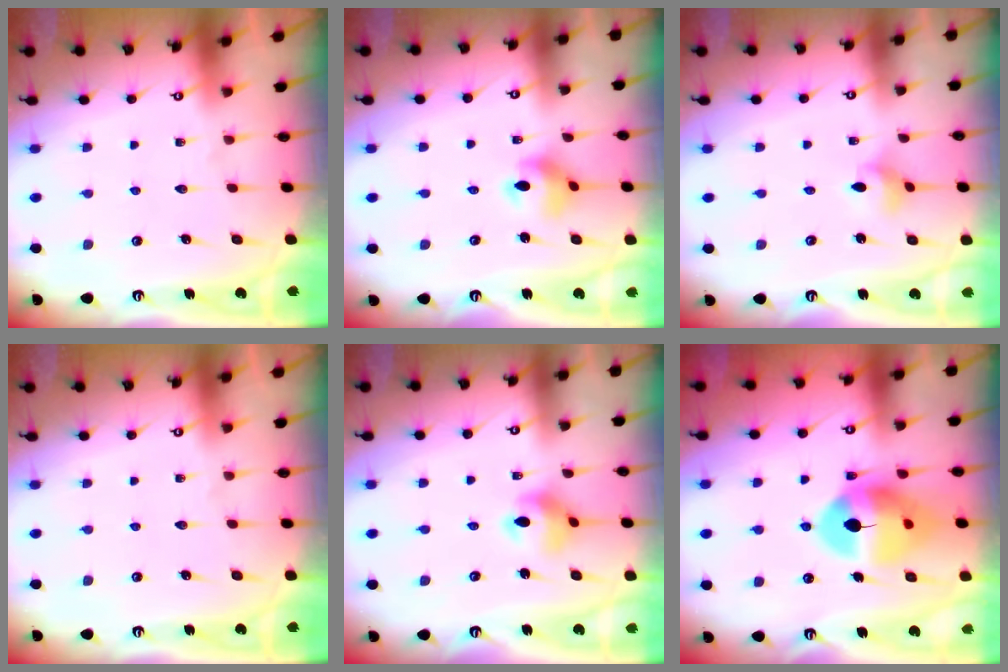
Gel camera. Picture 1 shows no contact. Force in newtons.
{"total": 7.0, "press": 7.0, "slide": 0.4}
{"total": 3.1, "press": 3.1, "slide": 0.4}
{"total": 0.0}
{"total": 7.3, "press": 7.3, "slide": 0.5}
{"total": 13.6, "press": 13.5, "slide": 1.7}